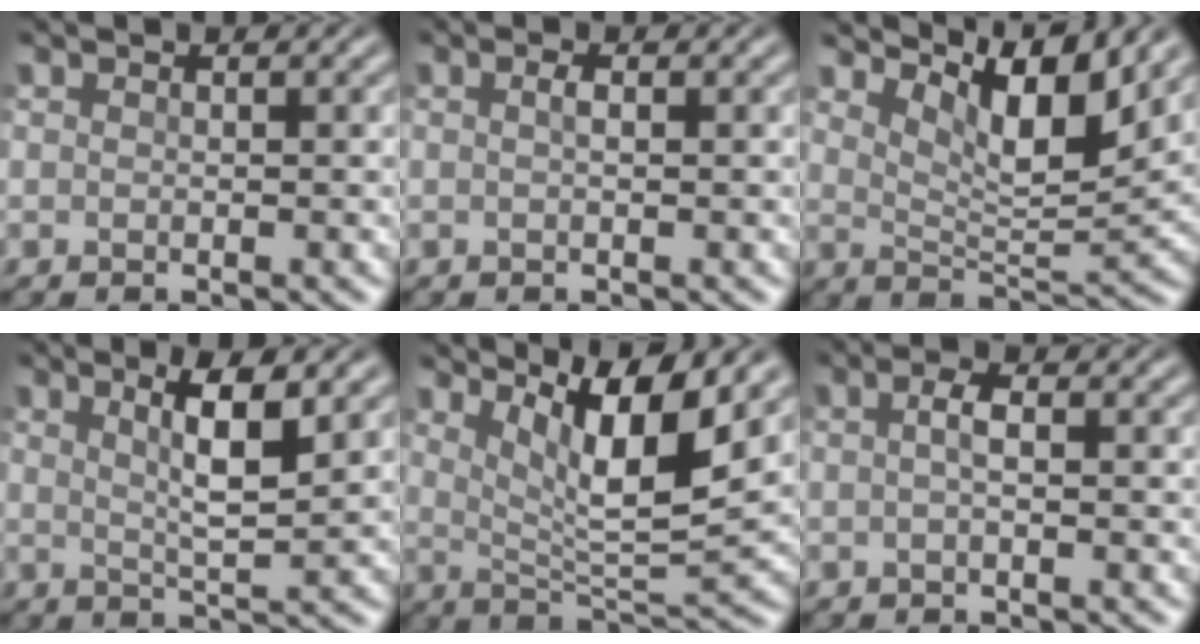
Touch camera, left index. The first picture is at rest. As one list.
[{"total": 0.7, "force": [-0.2, 0.2, 0.6], "torque": [-0.016, 0.001, -0.002]}, {"total": 6.7, "force": [4.3, 1.9, 4.7], "torque": [-0.082, -0.008, 0.072]}, {"total": 4.2, "force": [1.4, 0.8, 3.8], "torque": [-0.062, -0.006, 0.025]}, {"total": 7.5, "force": [4.0, 1.6, 6.2], "torque": [-0.105, -0.010, 0.076]}, {"total": 1.5, "force": [-0.3, 0.5, 1.3], "torque": [-0.030, 0.003, -0.008]}]